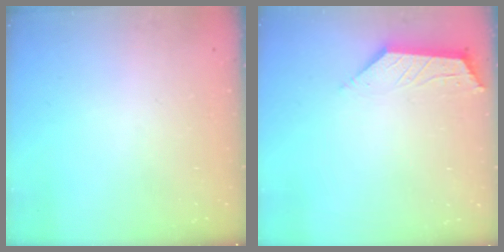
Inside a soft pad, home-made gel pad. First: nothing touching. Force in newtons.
{"total": 2.7, "press": 2.7, "slide": 0.5}